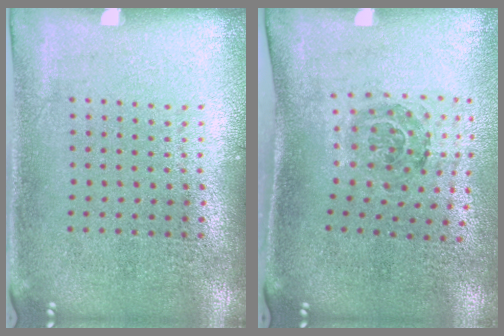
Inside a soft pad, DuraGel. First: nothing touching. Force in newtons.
{"total": 1.3, "press": 1.1, "slide": 0.7}